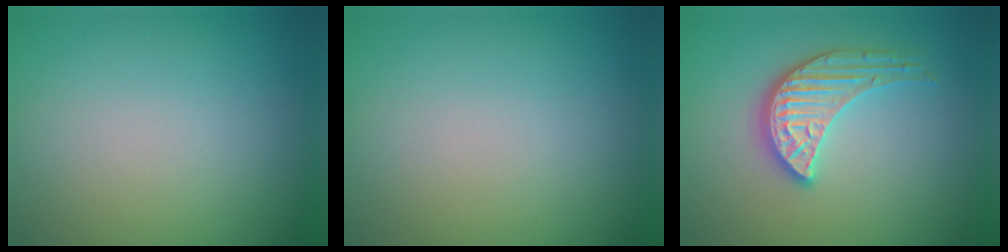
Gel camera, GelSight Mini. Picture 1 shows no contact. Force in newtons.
{"total": 0.0}
{"total": 3.8, "press": 3.5, "slide": 1.6}